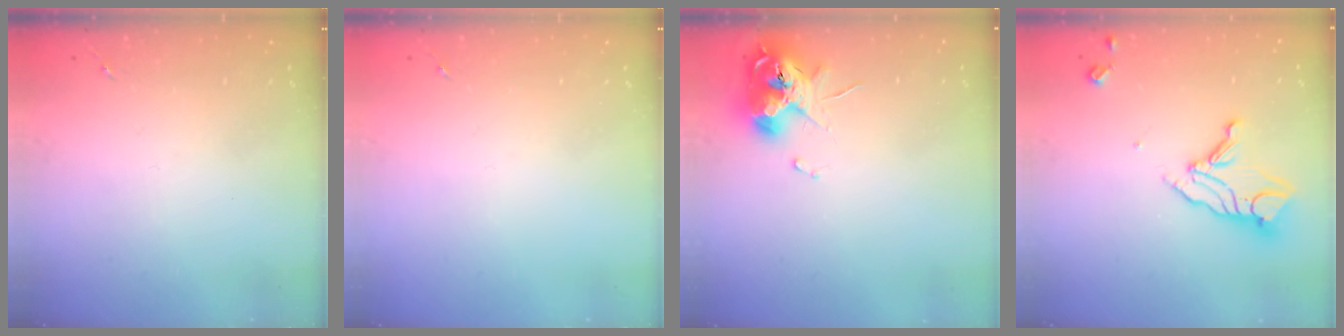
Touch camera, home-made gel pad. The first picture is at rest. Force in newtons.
{"total": 0.0}
{"total": 11.3, "press": 11.2, "slide": 1.4}
{"total": 12.2, "press": 12.1, "slide": 1.2}